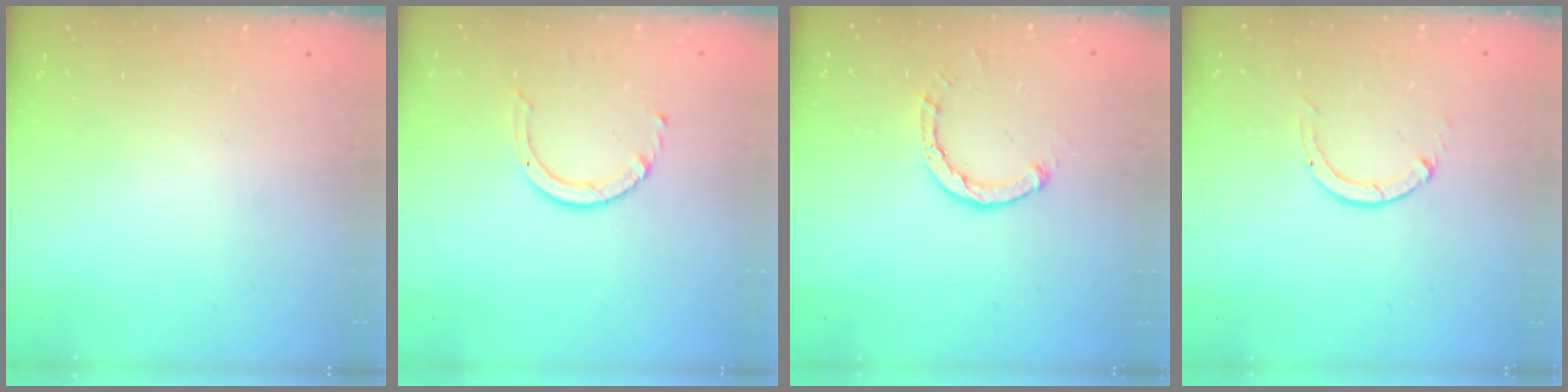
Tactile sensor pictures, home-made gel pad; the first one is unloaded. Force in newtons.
{"total": 3.2, "press": 3.2, "slide": 0.4}
{"total": 2.6, "press": 2.6, "slide": 0.3}
{"total": 0.0}